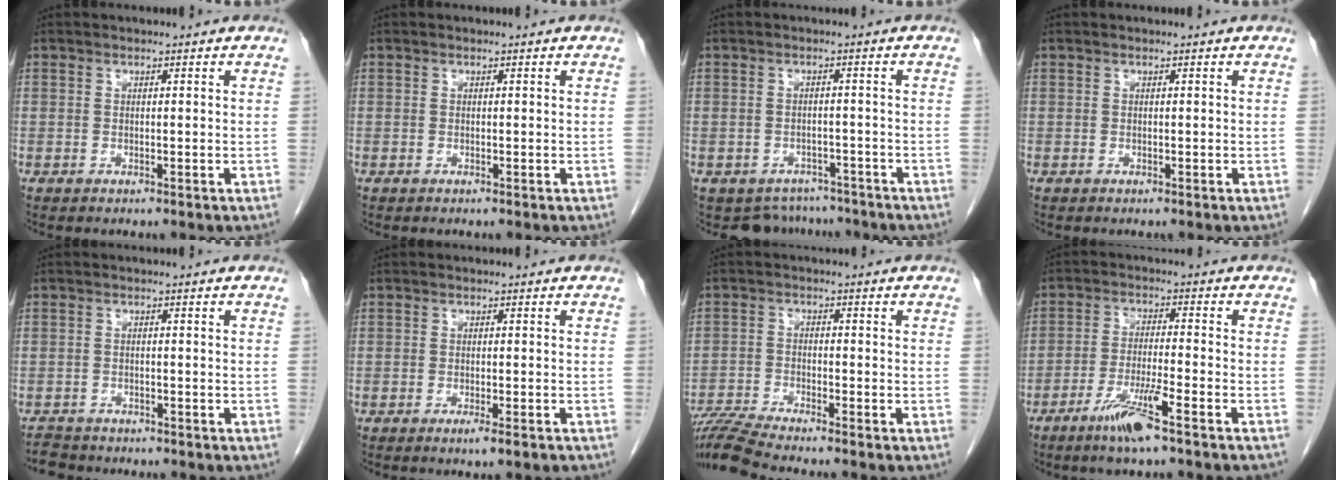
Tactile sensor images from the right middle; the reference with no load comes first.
{"total": 0.0}
{"total": 6.3, "force": [-5.6, 3.0, -0.6], "torque": [0.018, 0.017, -0.070]}
{"total": 0.0}
{"total": 3.6, "force": [-3.3, 1.4, 0.2], "torque": [-0.008, -0.006, -0.055]}
{"total": 2.6, "force": [-1.7, 0.2, 2.0], "torque": [-0.023, -0.004, -0.024]}
{"total": 8.5, "force": [-7.8, -1.1, 3.1], "torque": [-0.057, -0.015, -0.141]}
{"total": 7.4, "force": [-4.8, -0.1, 5.6], "torque": [-0.110, -0.013, -0.089]}